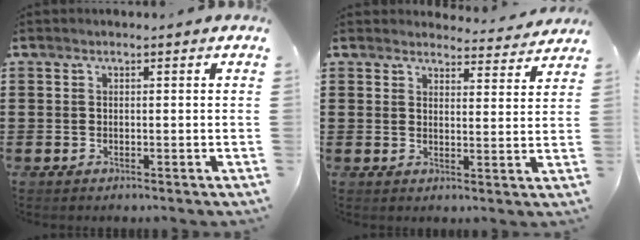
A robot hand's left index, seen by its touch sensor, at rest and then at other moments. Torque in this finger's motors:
{"motor_torque": [1.05, -1.09, 0.31, 0.02]}